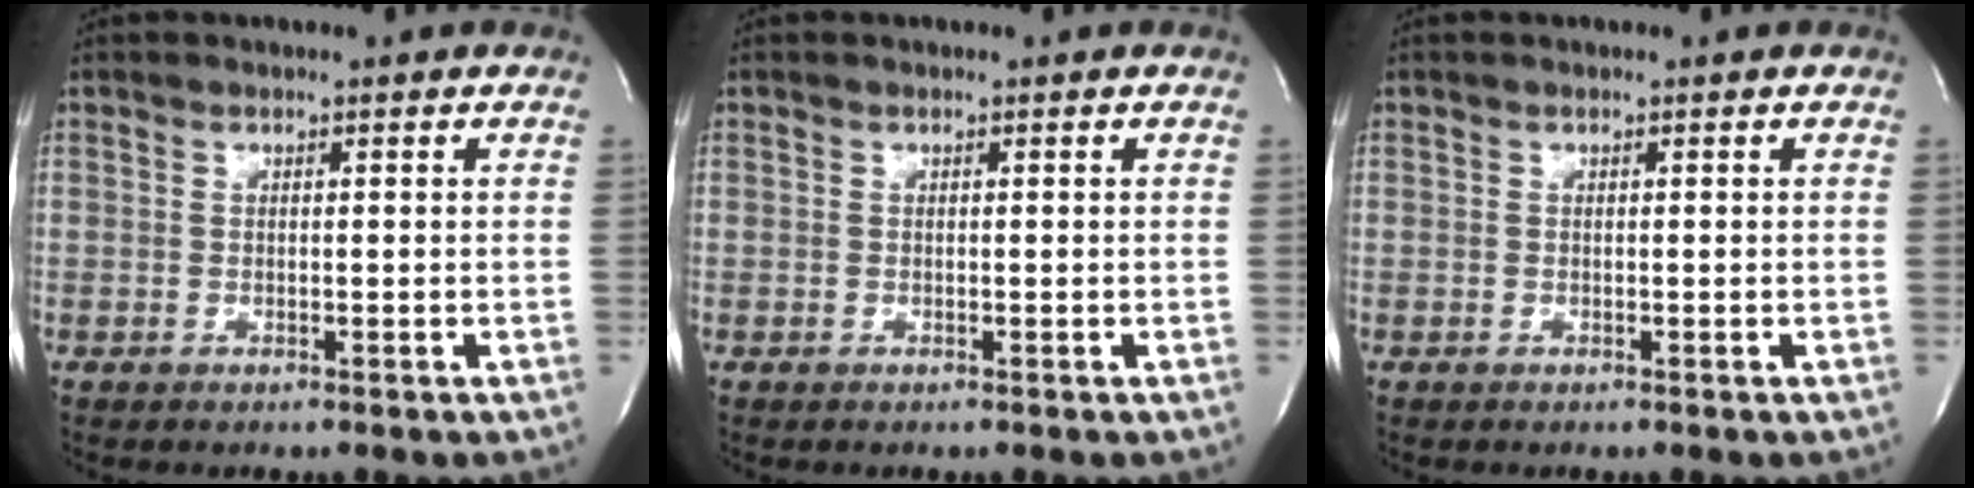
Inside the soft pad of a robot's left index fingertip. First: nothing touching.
{"total": 0.0}
{"total": 0.0}